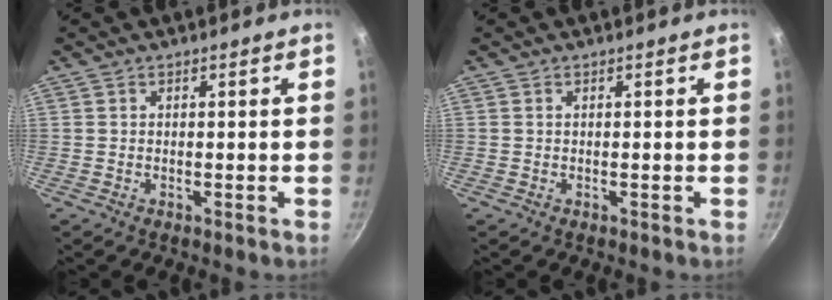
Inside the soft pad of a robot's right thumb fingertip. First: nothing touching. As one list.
[{"total": 0.0}]